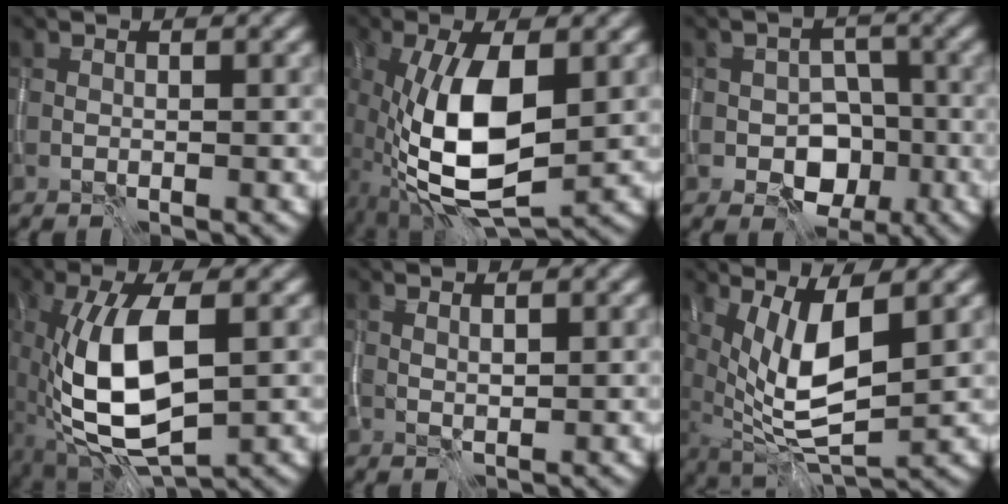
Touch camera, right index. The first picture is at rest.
{"total": 10.5, "force": [-1.3, 4.5, 9.4], "torque": [-0.190, -0.004, -0.025]}
{"total": 4.5, "force": [-1.7, 3.4, 2.4], "torque": [-0.024, -0.004, -0.029]}
{"total": 9.9, "force": [-1.2, 4.4, 8.7], "torque": [-0.176, 0.002, -0.024]}
{"total": 1.0, "force": [0.5, 0.2, 0.8], "torque": [-0.015, -0.005, 0.012]}
{"total": 7.4, "force": [1.4, 2.6, 6.8], "torque": [-0.128, -0.008, 0.027]}